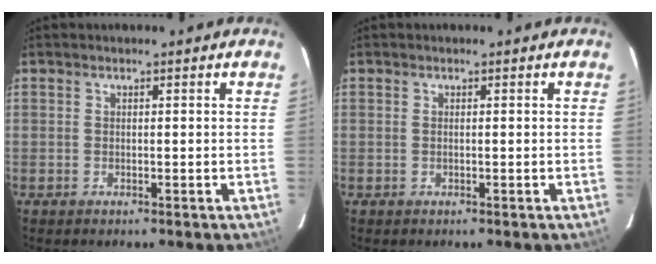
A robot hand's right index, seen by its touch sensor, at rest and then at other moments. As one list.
[{"total": 0.0}]